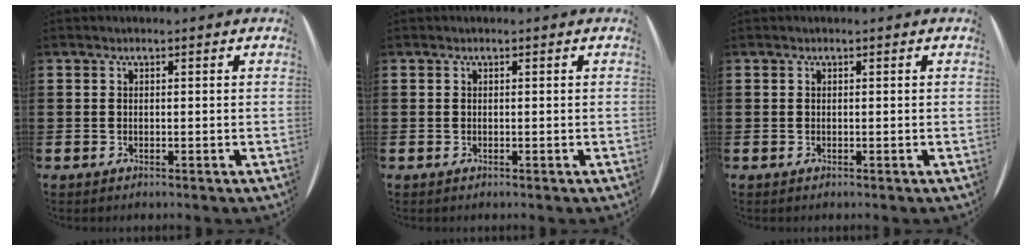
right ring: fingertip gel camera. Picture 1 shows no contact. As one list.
[{"total": 0.0}, {"total": 0.0}]